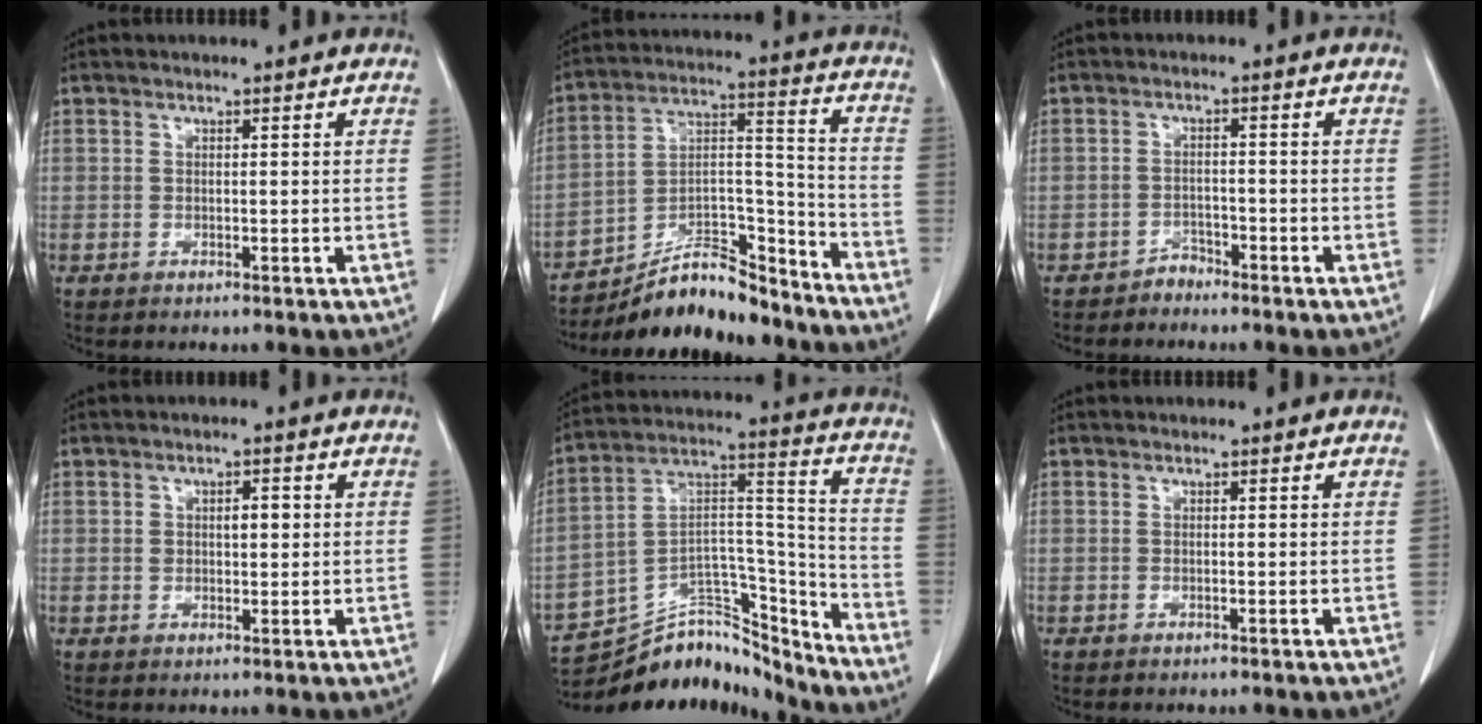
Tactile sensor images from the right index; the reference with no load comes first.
{"total": 15.0, "force": [-13.8, 3.8, 4.6], "torque": [-0.070, 0.049, -0.233]}
{"total": 1.9, "force": [-1.8, 0.7, -0.1], "torque": [0.004, 0.002, -0.030]}
{"total": 2.8, "force": [0.6, 1.5, 2.3], "torque": [-0.036, 0.005, 0.010]}
{"total": 19.3, "force": [-18.2, 5.1, 3.7], "torque": [-0.058, 0.070, -0.293]}
{"total": 0.0}